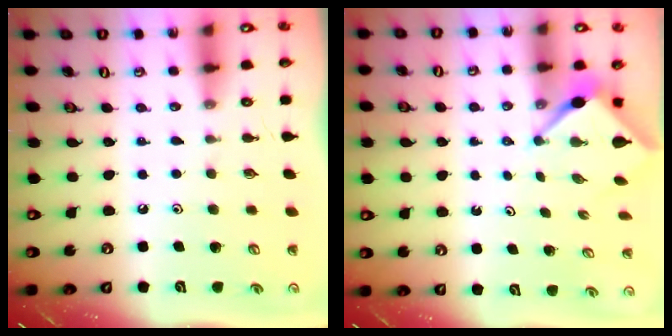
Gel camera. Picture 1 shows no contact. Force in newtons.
{"total": 2.7, "press": 2.7, "slide": 0.1}